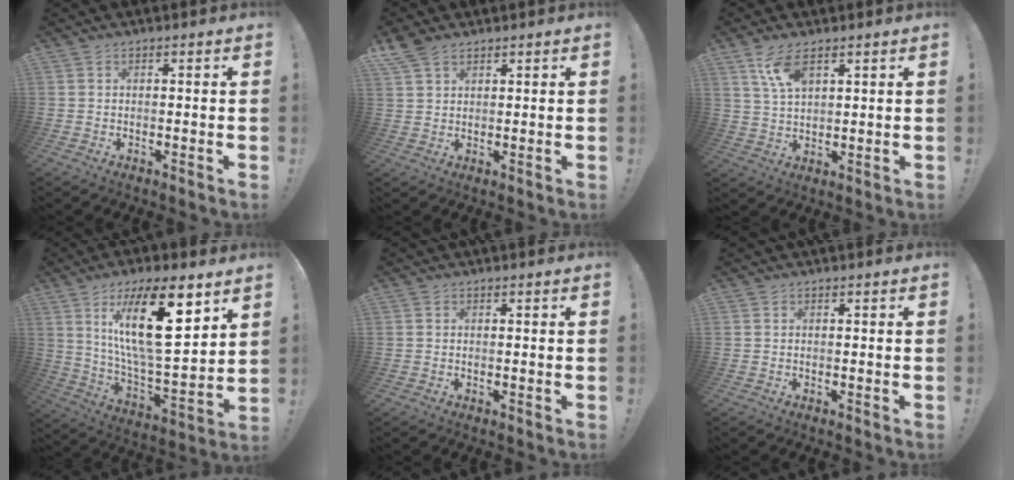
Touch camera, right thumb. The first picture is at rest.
{"total": 5.2, "force": [4.0, 2.4, 2.3], "torque": [-0.043, -0.015, 0.077]}
{"total": 7.5, "force": [4.5, 3.2, 5.0], "torque": [-0.090, -0.017, 0.084]}
{"total": 23.8, "force": [10.6, 7.0, 20.1], "torque": [-0.356, -0.062, 0.170]}
{"total": 0.0}
{"total": 0.0}